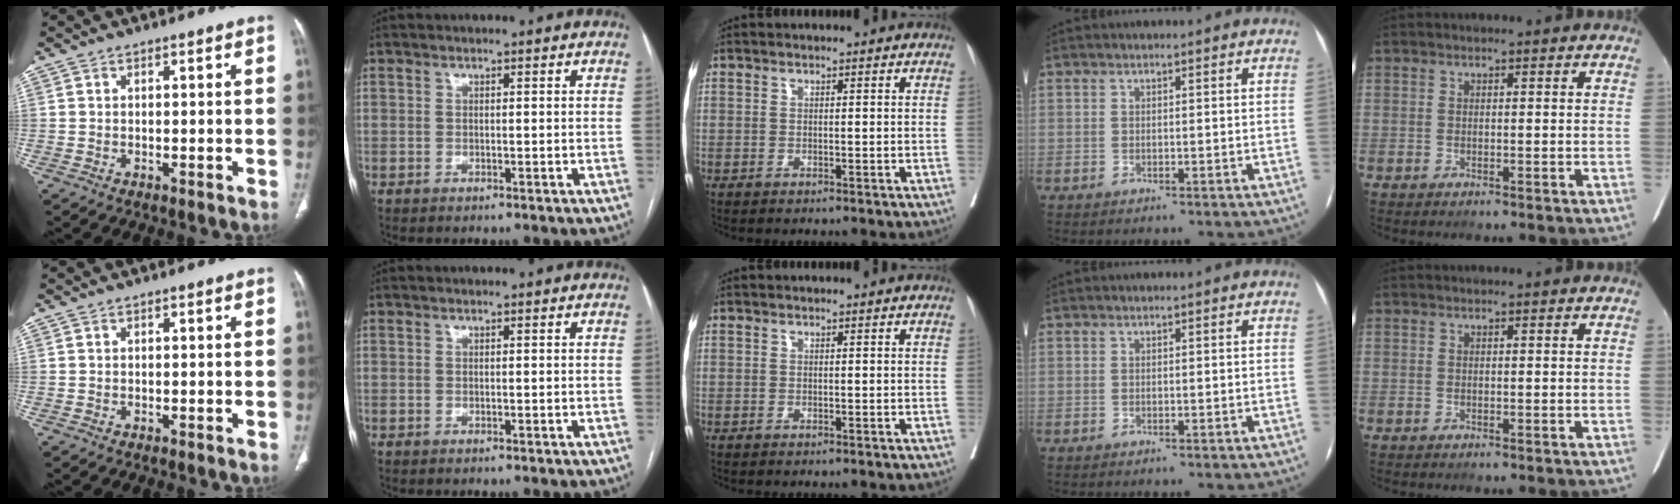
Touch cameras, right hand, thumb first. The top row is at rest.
{}